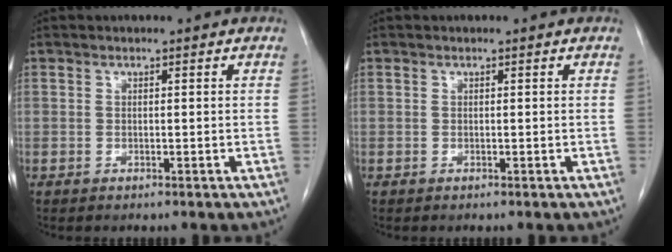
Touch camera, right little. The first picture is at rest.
{"total": 0.0}